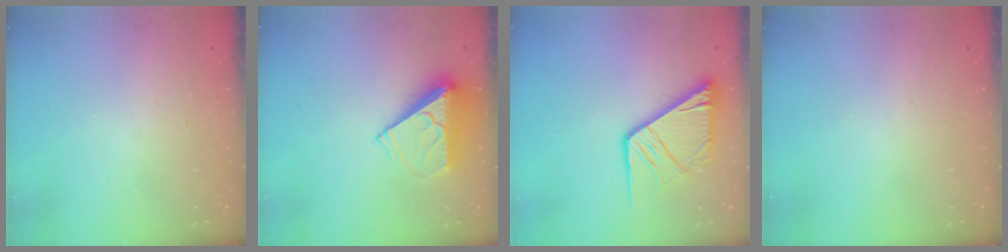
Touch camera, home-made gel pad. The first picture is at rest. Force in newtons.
{"total": 7.9, "press": 7.9, "slide": 0.9}
{"total": 14.0, "press": 13.9, "slide": 1.5}
{"total": 0.0}